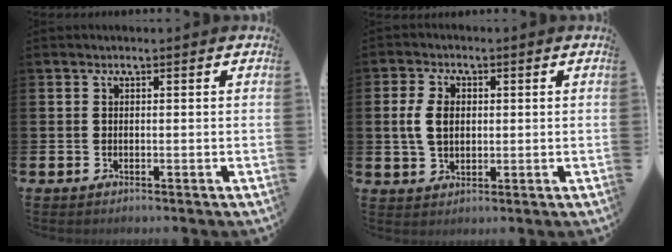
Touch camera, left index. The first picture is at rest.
{"total": 4.8, "force": [1.0, 3.2, 3.4], "torque": [-0.062, 0.009, 0.013]}